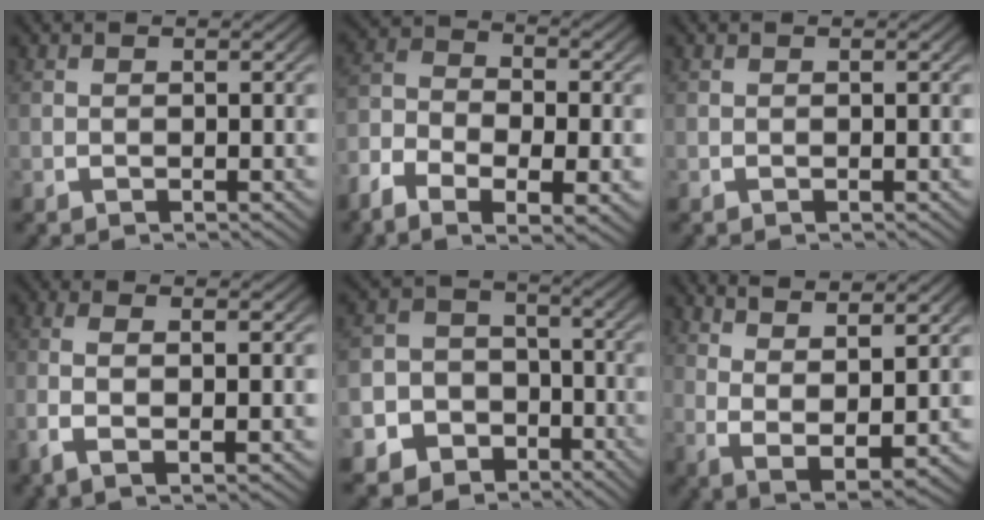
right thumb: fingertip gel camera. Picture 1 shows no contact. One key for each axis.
{"total": 6.4, "fx": -2.0, "fy": 4.0, "fz": 4.7, "tx": -0.103, "ty": -0.022, "tz": -0.032}
{"total": 0.0}
{"total": 4.5, "fx": -0.2, "fy": 1.7, "fz": 4.1, "tx": -0.098, "ty": -0.006, "tz": 0.003}
{"total": 13.8, "fx": -6.6, "fy": 11.6, "fz": 3.7, "tx": -0.062, "ty": -0.045, "tz": -0.116}
{"total": 7.2, "fx": 0.9, "fy": 4.1, "fz": 5.8, "tx": -0.124, "ty": -0.032, "tz": 0.035}